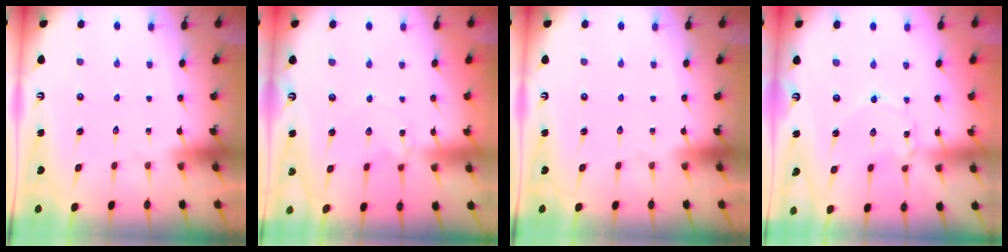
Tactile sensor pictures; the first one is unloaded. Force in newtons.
{"total": 2.9, "press": 2.9, "slide": 0.5}
{"total": 0.0}
{"total": 1.8, "press": 1.8, "slide": 0.1}